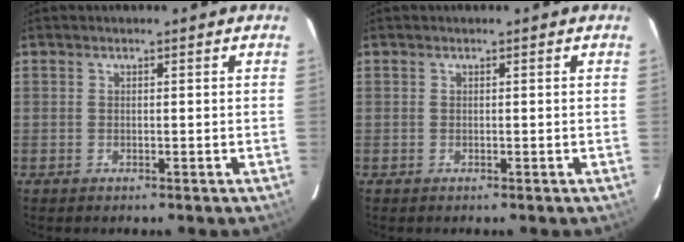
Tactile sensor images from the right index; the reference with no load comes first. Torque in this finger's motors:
{"motor_torque": [0.00, 0.00, 0.00, 0.01]}